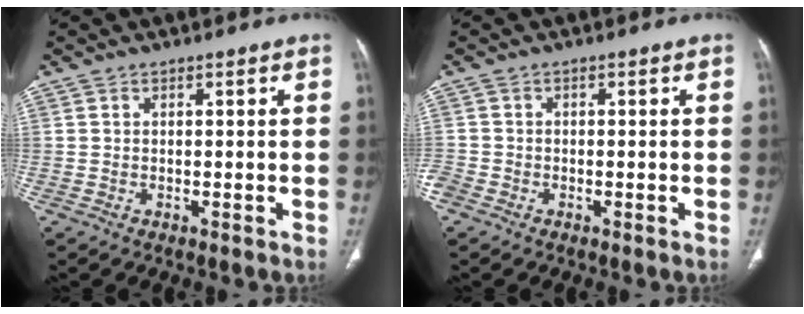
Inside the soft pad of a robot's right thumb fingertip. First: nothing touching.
{"total": 2.6, "force": [-1.4, 2.0, 0.9], "torque": [-0.027, 0.006, -0.028]}